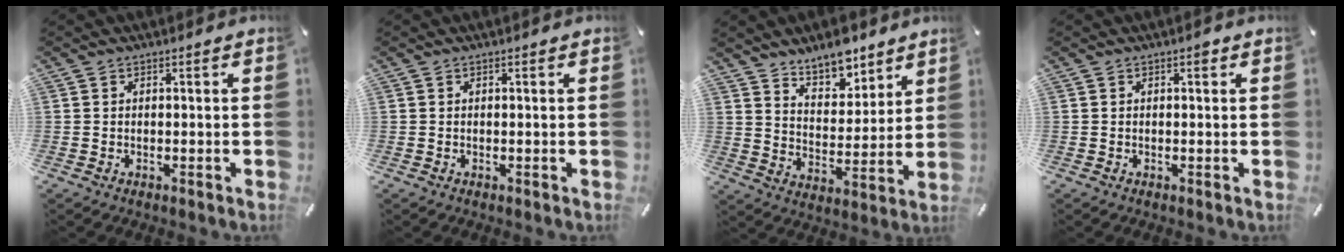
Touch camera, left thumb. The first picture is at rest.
{"total": 0.0}
{"total": 10.0, "force": [8.9, 4.3, 1.6], "torque": [-0.029, -0.067, 0.166]}
{"total": 1.1, "force": [0.4, 0.6, 0.8], "torque": [-0.008, 0.003, 0.003]}